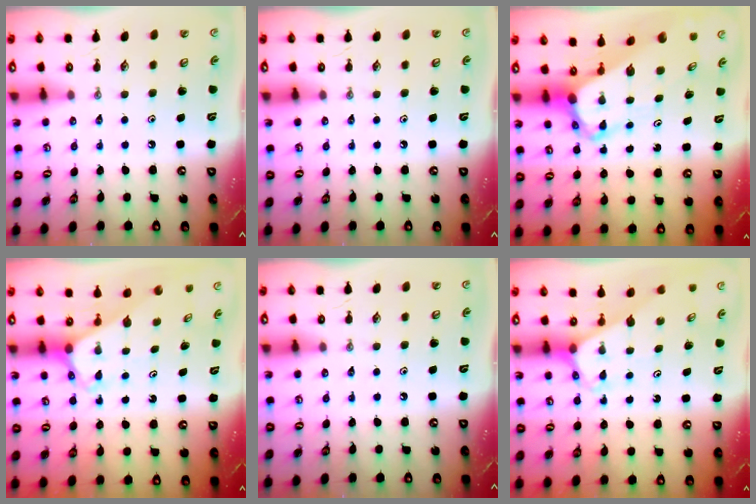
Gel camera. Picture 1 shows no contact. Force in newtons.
{"total": 0.0}
{"total": 5.0, "press": 4.9, "slide": 0.4}
{"total": 2.7, "press": 2.6, "slide": 0.2}
{"total": 0.0}
{"total": 3.1, "press": 3.1, "slide": 0.2}